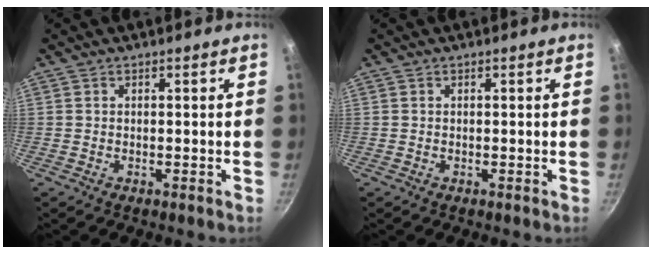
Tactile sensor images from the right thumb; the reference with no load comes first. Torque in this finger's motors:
{"motor_torque": [-0.28, 0.29, 0.00, 0.00, -0.02]}